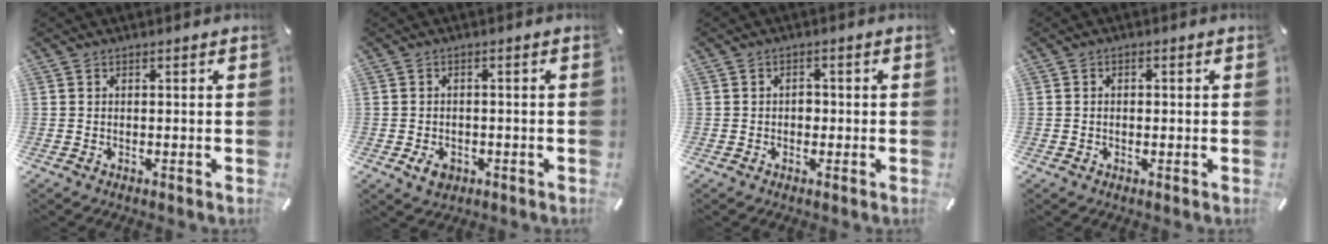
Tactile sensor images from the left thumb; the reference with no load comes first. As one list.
[{"total": 3.5, "force": [-1.6, 2.6, 1.8], "torque": [-0.035, 0.008, -0.030]}, {"total": 2.1, "force": [-0.3, 1.7, 1.2], "torque": [-0.016, 0.005, -0.011]}, {"total": 1.2, "force": [-0.2, 0.9, 0.8], "torque": [-0.016, 0.004, -0.005]}]